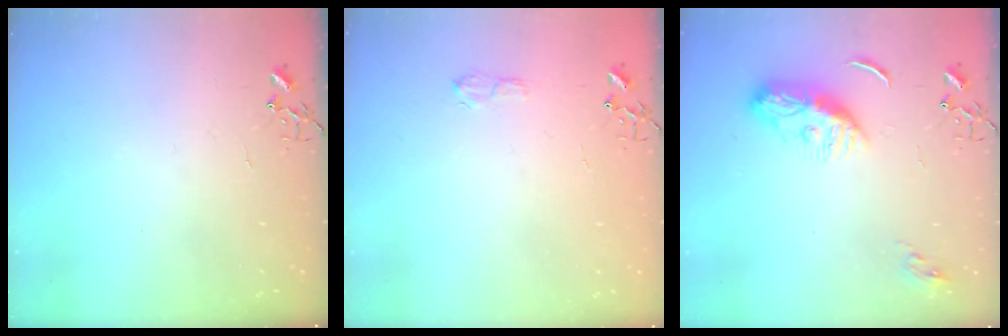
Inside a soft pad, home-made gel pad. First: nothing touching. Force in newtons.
{"total": 4.1, "press": 4.0, "slide": 0.6}
{"total": 10.5, "press": 10.5, "slide": 0.3}